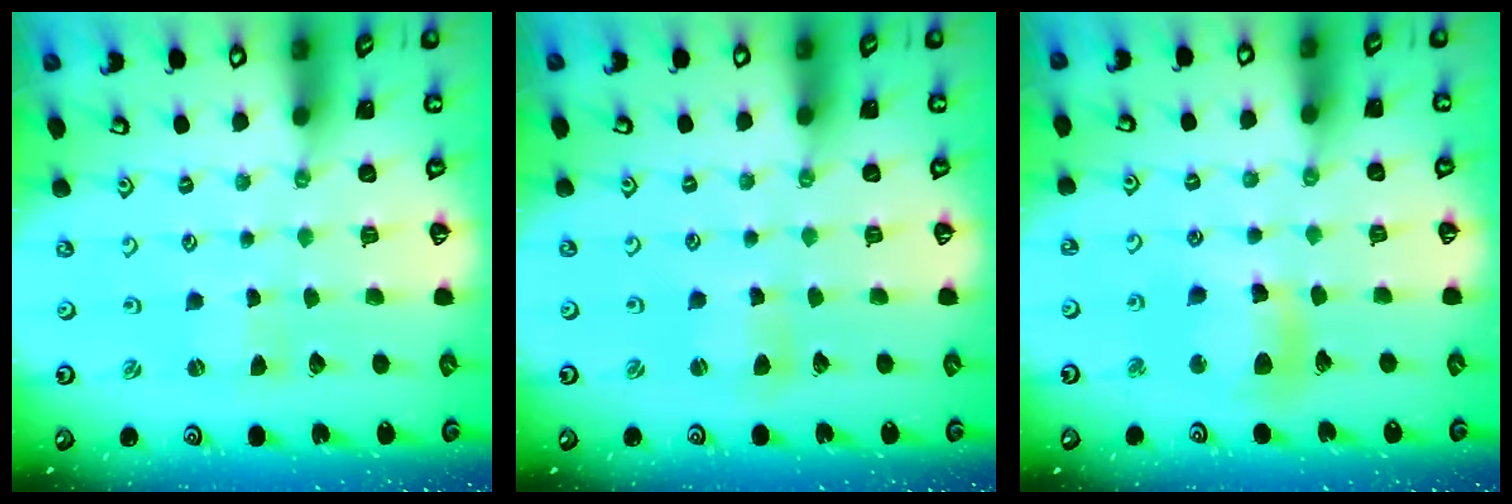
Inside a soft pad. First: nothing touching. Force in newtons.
{"total": 2.7, "press": 2.6, "slide": 0.3}
{"total": 11.6, "press": 11.4, "slide": 2.0}